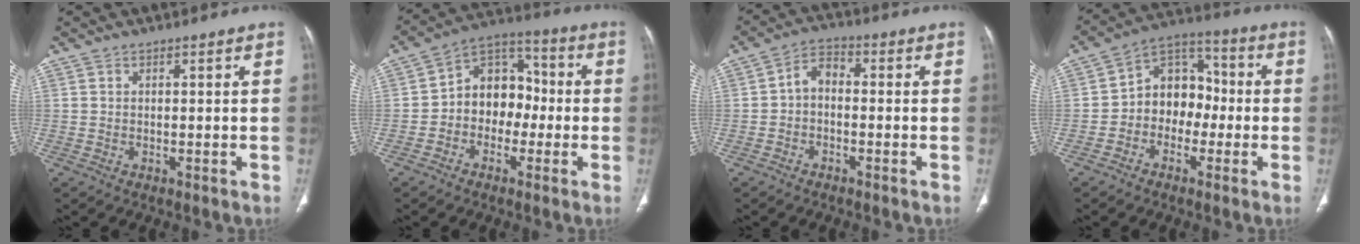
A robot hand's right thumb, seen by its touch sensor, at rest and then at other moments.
{"total": 10.9, "force": [-1.7, 8.6, 6.5], "torque": [-0.061, 0.045, -0.044]}
{"total": 4.6, "force": [-0.8, 3.0, 3.4], "torque": [-0.050, 0.023, -0.027]}
{"total": 10.4, "force": [-1.9, 8.3, 6.0], "torque": [-0.053, 0.045, -0.049]}